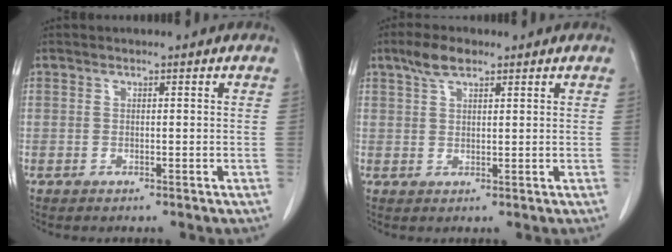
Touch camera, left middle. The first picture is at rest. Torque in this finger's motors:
{"motor_torque": [0.26, -0.19, -0.19, -0.03]}